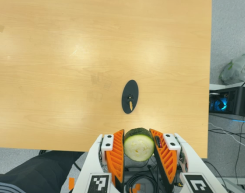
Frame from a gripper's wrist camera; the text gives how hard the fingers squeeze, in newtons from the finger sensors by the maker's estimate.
{"total": 12.7, "left": 11.9, "right": 13.5}